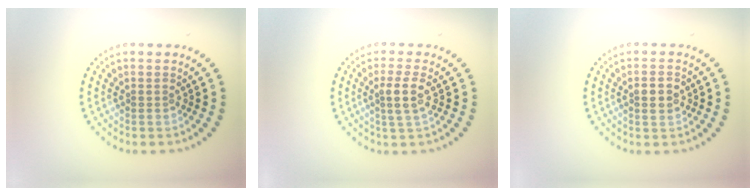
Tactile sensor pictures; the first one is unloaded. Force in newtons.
{"total": 2.4, "press": 2.1, "slide": 1.2}
{"total": 2.4, "press": 2.4, "slide": 0.0}